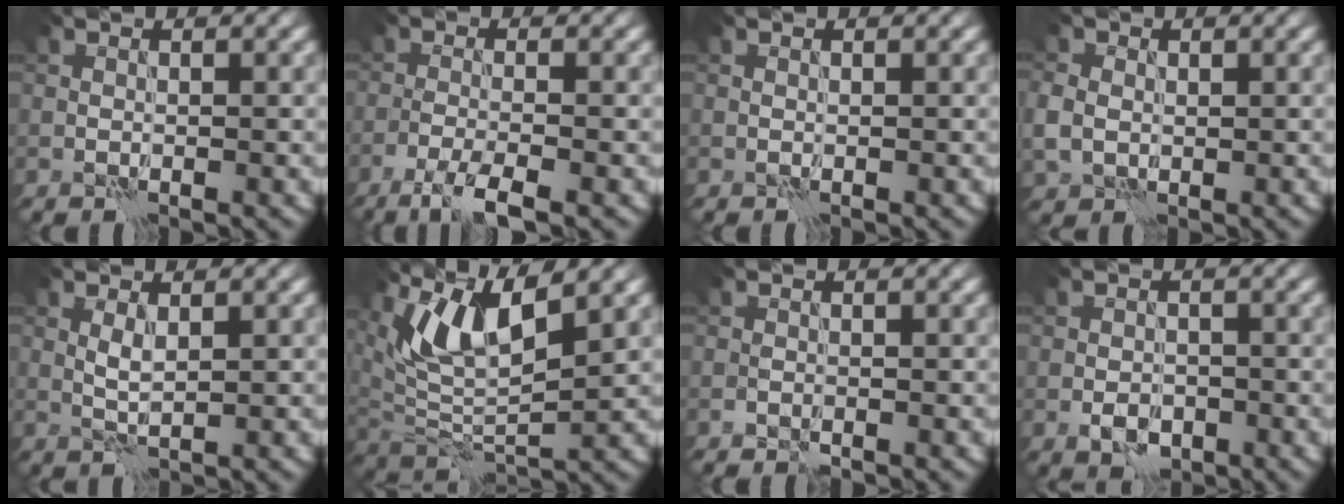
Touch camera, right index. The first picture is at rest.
{"total": 3.6, "force": [-2.4, 0.4, 2.7], "torque": [-0.053, -0.003, -0.052]}
{"total": 0.0}
{"total": 2.8, "force": [0.0, 2.4, 1.4], "torque": [-0.035, 0.001, 0.000]}
{"total": 1.4, "force": [0.4, 0.4, 1.3], "torque": [-0.033, 0.000, 0.010]}
{"total": 7.0, "force": [4.3, 2.0, 5.2], "torque": [-0.108, -0.007, 0.081]}
{"total": 0.6, "force": [-0.5, 0.3, 0.3], "torque": [-0.004, 0.003, -0.009]}
{"total": 2.6, "force": [-1.1, 1.8, 1.6], "torque": [-0.026, -0.003, -0.022]}